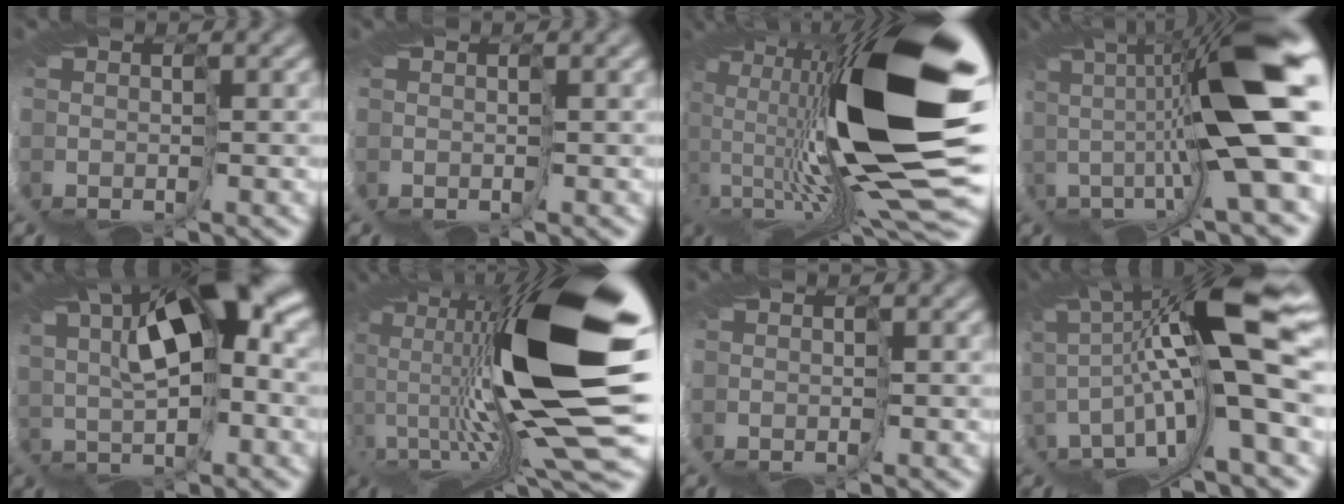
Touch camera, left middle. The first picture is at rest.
{"total": 0.5, "force": [0.1, -0.3, 0.4], "torque": [-0.005, 0.003, 0.006]}
{"total": 16.2, "force": [6.4, 4.0, 14.4], "torque": [-0.278, -0.015, 0.094]}
{"total": 10.0, "force": [3.6, -1.5, 9.2], "torque": [-0.152, 0.021, 0.049]}
{"total": 7.3, "force": [5.1, -0.6, 5.2], "torque": [-0.086, 0.024, 0.075]}
{"total": 15.8, "force": [6.0, 2.4, 14.4], "torque": [-0.264, -0.015, 0.087]}
{"total": 0.0}
{"total": 11.0, "force": [2.6, -0.7, 10.6], "torque": [-0.200, 0.014, 0.037]}